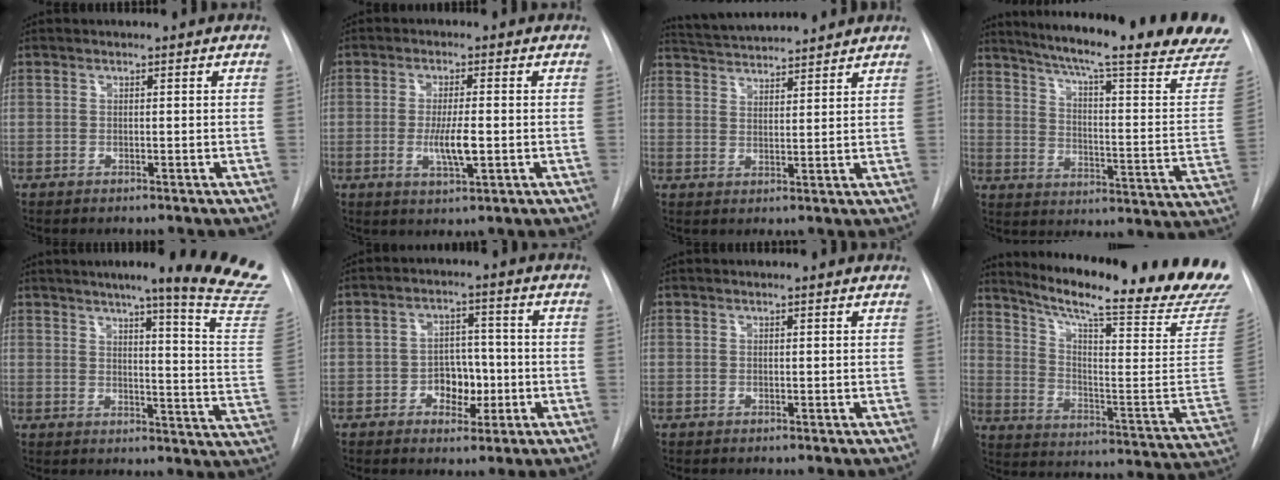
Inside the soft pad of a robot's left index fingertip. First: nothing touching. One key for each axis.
{"total": 5.2, "fx": -1.6, "fy": 0.9, "fz": 4.9, "tx": -0.094, "ty": -0.016, "tz": -0.025}
{"total": 9.7, "fx": 9.2, "fy": 0.3, "fz": 2.9, "tx": -0.059, "ty": 0.019, "tz": 0.146}
{"total": 27.5, "fx": 23.3, "fy": 0.9, "fz": 14.5, "tx": -0.218, "ty": -0.087, "tz": 0.290}
{"total": 20.5, "fx": 17.1, "fy": -1.5, "fz": 11.3, "tx": -0.147, "ty": -0.099, "tz": 0.194}
{"total": 5.7, "fx": -2.4, "fy": 3.7, "fz": 3.5, "tx": -0.048, "ty": 0.005, "tz": -0.036}
{"total": 0.0}
{"total": 26.9, "fx": 22.9, "fy": 0.5, "fz": 14.2, "tx": -0.223, "ty": -0.101, "tz": 0.300}